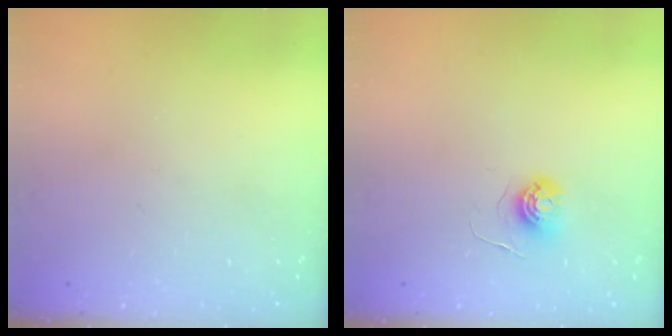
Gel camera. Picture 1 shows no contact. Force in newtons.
{"total": 6.0, "press": 6.0, "slide": 0.3}